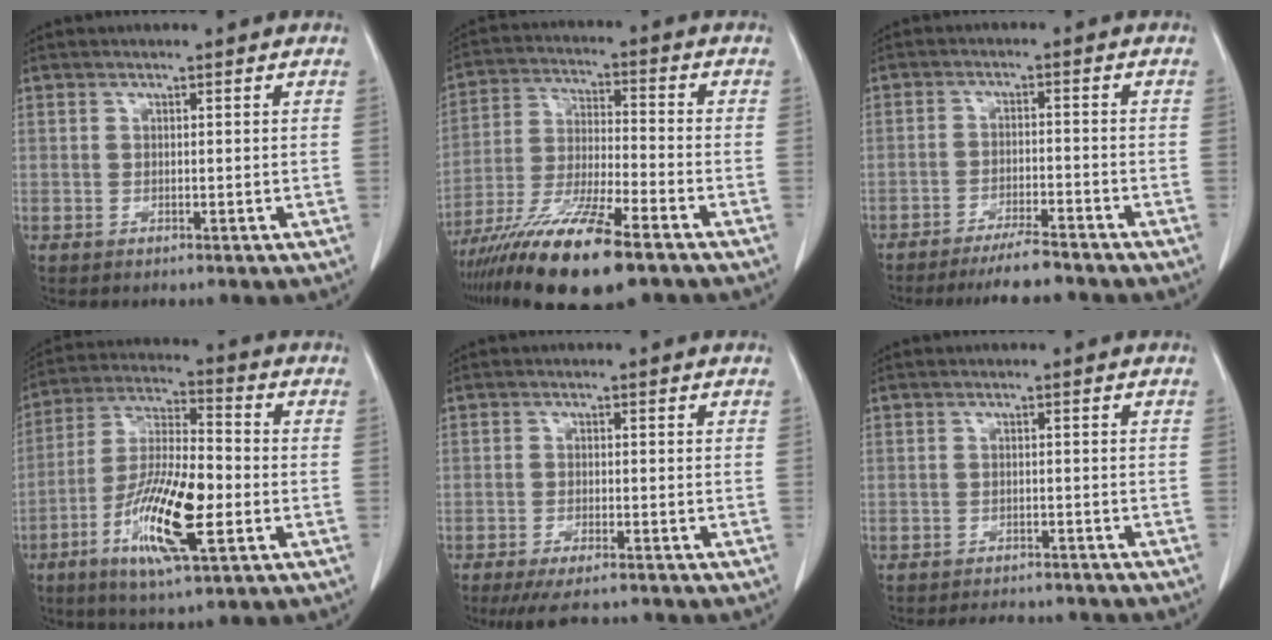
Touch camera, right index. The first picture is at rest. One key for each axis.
{"total": 16.1, "fx": -10.8, "fy": 2.2, "fz": 11.8, "tx": -0.231, "ty": -0.040, "tz": -0.197}
{"total": 6.7, "fx": -6.1, "fy": 0.6, "fz": 2.7, "tx": -0.039, "ty": -0.014, "tz": -0.102}
{"total": 15.0, "fx": -4.8, "fy": 3.1, "fz": 13.9, "tx": -0.270, "ty": -0.009, "tz": -0.088}
{"total": 7.5, "fx": -6.7, "fy": 1.1, "fz": 3.3, "tx": -0.044, "ty": -0.019, "tz": -0.103}
{"total": 6.7, "fx": -6.2, "fy": 2.2, "fz": 1.2, "tx": -0.012, "ty": -0.002, "tz": -0.074}